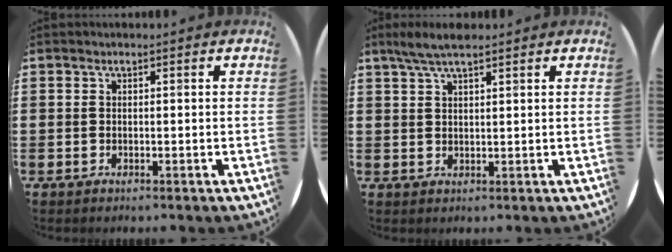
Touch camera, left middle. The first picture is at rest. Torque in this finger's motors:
{"motor_torque": [0.65, -0.54, 0.12, 0.03]}